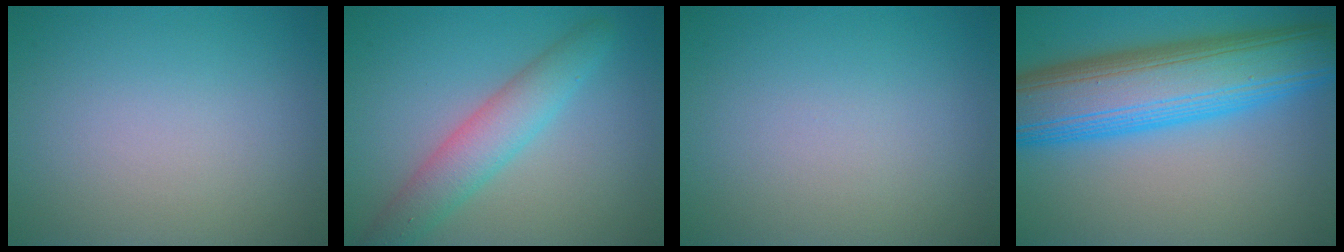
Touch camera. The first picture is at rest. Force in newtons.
{"total": 4.2, "press": 4.1, "slide": 0.2}
{"total": 0.0}
{"total": 12.1, "press": 12.1, "slide": 0.2}